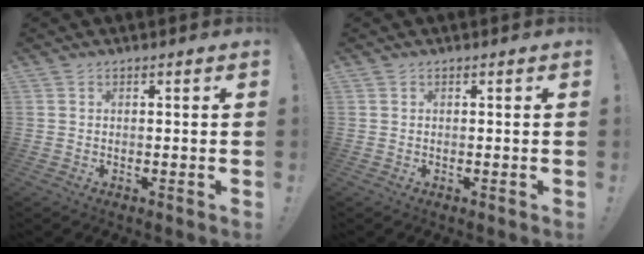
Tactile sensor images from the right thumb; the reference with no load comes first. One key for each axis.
{"total": 0.0}